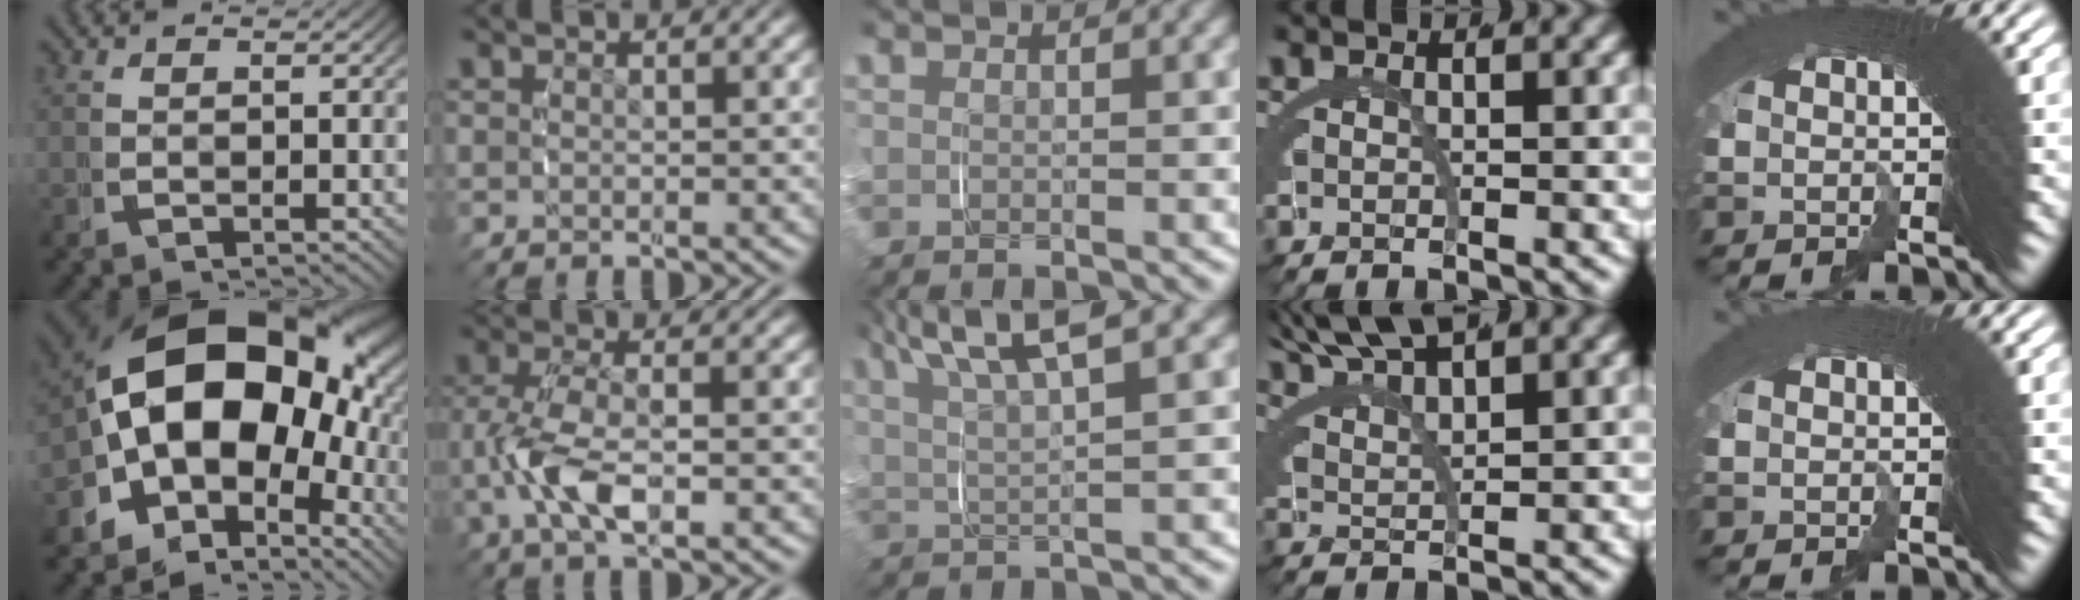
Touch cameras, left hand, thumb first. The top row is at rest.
{"thumb": {"total": 21.4, "force": [1.5, 14.4, 15.8], "torque": [-0.269, -0.039, 0.027]}, "index": {"total": 4.2, "force": [-0.5, 1.8, 3.7], "torque": [-0.081, 0.001, -0.011]}, "middle": {"total": 6.6, "force": [4.2, 1.5, 4.8], "torque": [-0.089, 0.014, 0.066]}, "ring": {"total": 4.7, "force": [4.4, -1.3, 1.0], "torque": [-0.010, 0.017, 0.080]}, "little": {"total": 0.8, "force": [-0.3, -0.2, -0.7], "torque": [0.012, -0.001, -0.006]}}